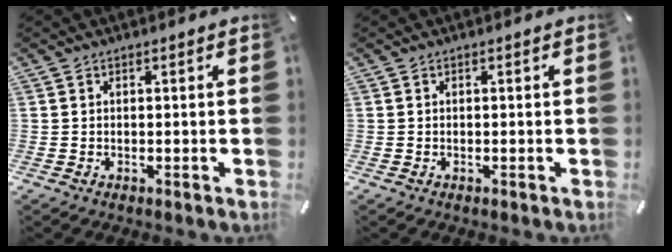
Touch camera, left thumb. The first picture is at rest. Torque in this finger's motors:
{"motor_torque": [0.03, 0.03, 0.00, 0.00, 0.00]}